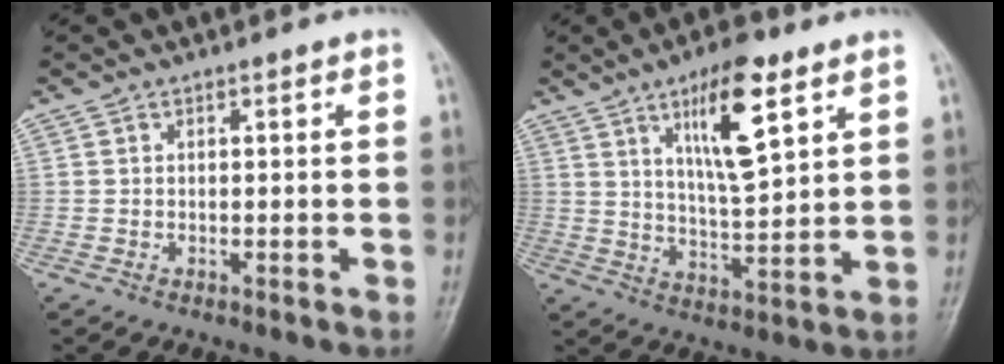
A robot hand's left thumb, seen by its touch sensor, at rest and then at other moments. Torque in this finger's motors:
{"motor_torque": [0.79, 0.14, 1.53, -0.72, 0.25]}